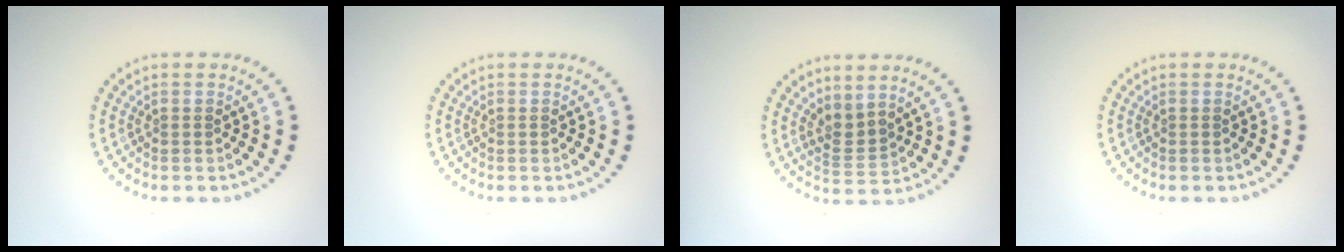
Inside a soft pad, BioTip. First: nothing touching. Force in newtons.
{"total": 0.0}
{"total": 2.3, "press": 1.5, "slide": 1.7}
{"total": 0.0}